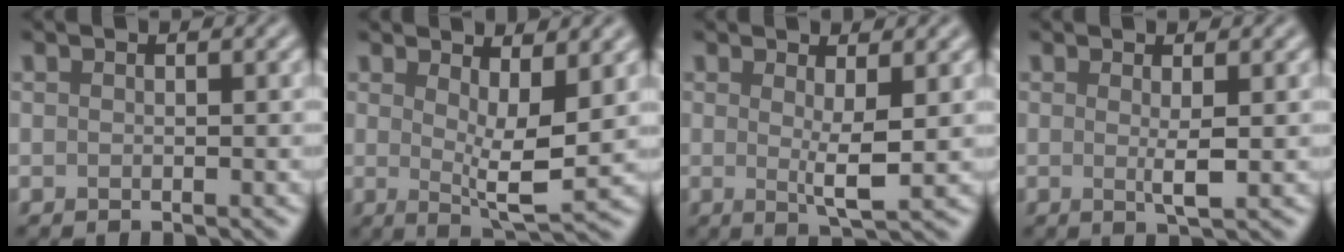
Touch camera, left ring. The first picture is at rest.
{"total": 4.8, "force": [1.3, 1.2, 4.4], "torque": [-0.071, -0.019, 0.023]}
{"total": 3.0, "force": [0.5, 0.5, 2.9], "torque": [-0.048, -0.014, 0.011]}
{"total": 1.8, "force": [0.2, 0.2, 1.8], "torque": [-0.034, -0.005, 0.002]}